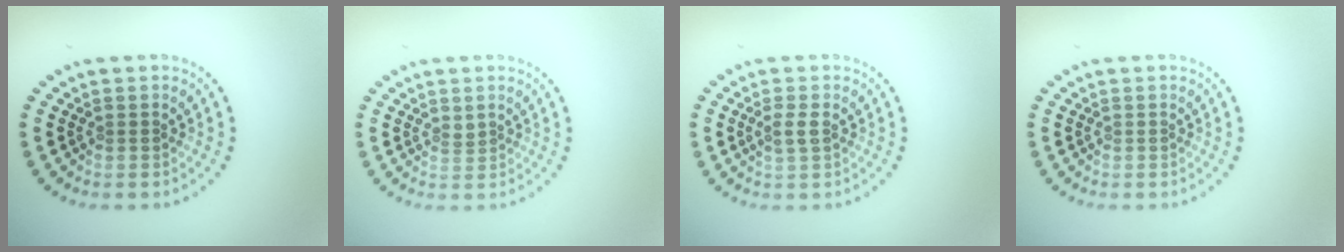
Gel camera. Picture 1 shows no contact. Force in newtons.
{"total": 0.9, "press": 0.6, "slide": 0.7}
{"total": 1.4, "press": 1.3, "slide": 0.3}
{"total": 0.0}